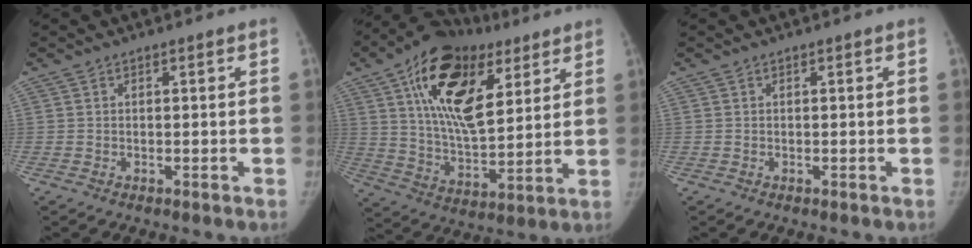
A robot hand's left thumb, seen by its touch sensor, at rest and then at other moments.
{"total": 22.0, "force": [9.7, 11.3, 16.2], "torque": [-0.247, -0.033, 0.163]}
{"total": 0.0}